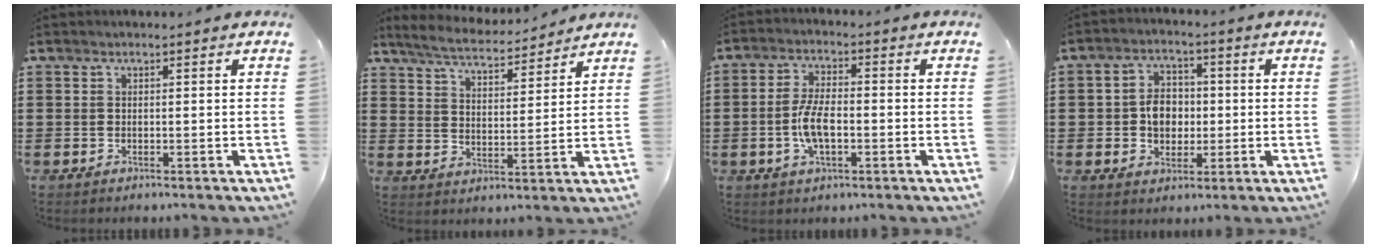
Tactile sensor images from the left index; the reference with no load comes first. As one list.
[{"total": 5.2, "force": [5.0, 0.5, 1.5], "torque": [-0.053, -0.027, 0.085]}, {"total": 6.5, "force": [-1.5, 2.6, 5.7], "torque": [-0.127, 0.000, -0.033]}, {"total": 5.8, "force": [-0.3, 4.5, 3.7], "torque": [-0.082, 0.009, -0.012]}]